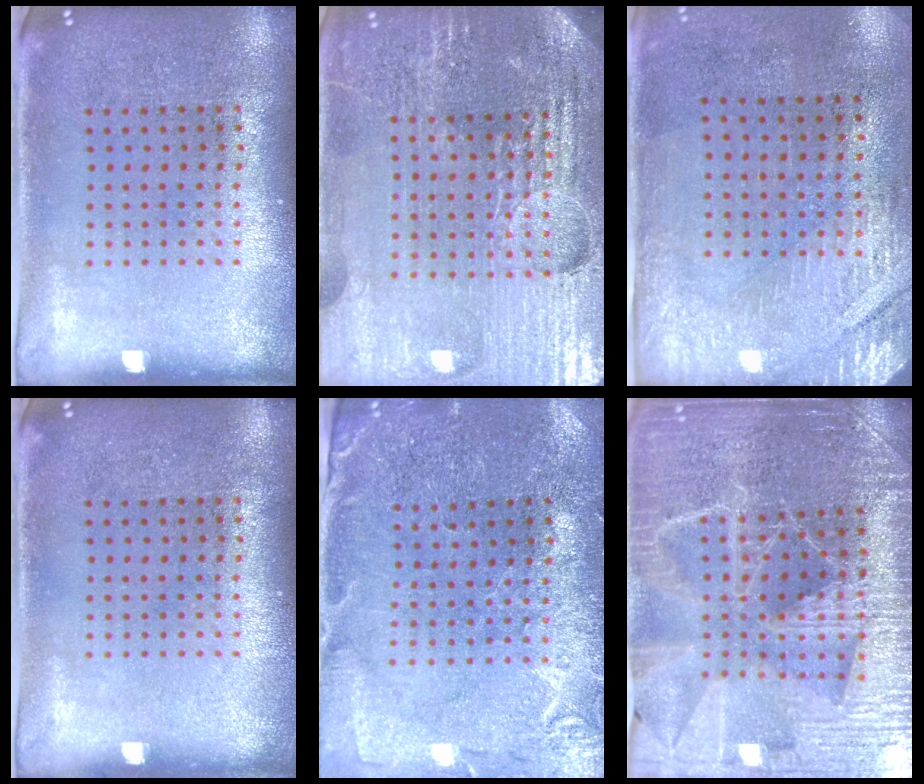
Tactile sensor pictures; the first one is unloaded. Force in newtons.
{"total": 5.3, "press": 4.9, "slide": 2.1}
{"total": 2.8, "press": 2.4, "slide": 1.4}
{"total": 0.0}
{"total": 0.5, "press": 0.5, "slide": 0.2}
{"total": 4.7, "press": 4.4, "slide": 1.7}